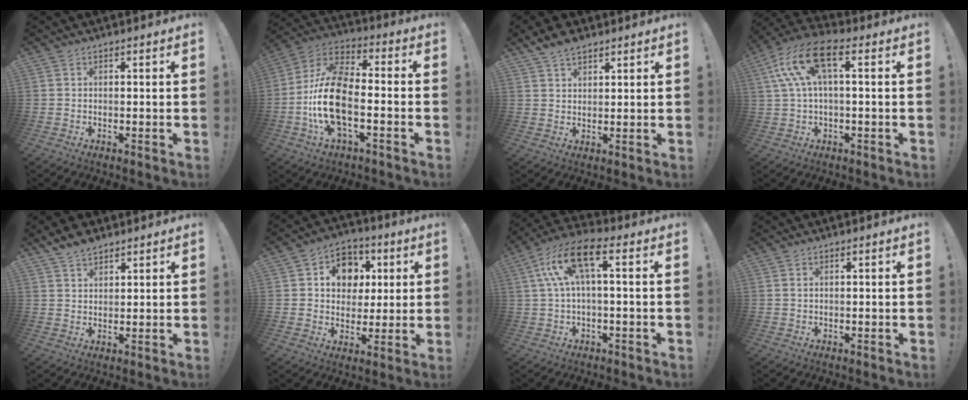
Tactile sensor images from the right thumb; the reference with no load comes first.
{"total": 17.7, "force": [-4.4, 8.2, 15.0], "torque": [-0.310, 0.017, -0.073]}
{"total": 5.4, "force": [4.4, 2.4, 2.1], "torque": [-0.034, -0.020, 0.082]}
{"total": 13.5, "force": [3.6, 5.7, 11.7], "torque": [-0.239, 0.003, 0.067]}
{"total": 5.3, "force": [4.4, 2.3, 1.8], "torque": [-0.030, -0.021, 0.083]}
{"total": 11.4, "force": [3.2, 9.9, 4.7], "torque": [-0.059, -0.006, 0.066]}
{"total": 12.3, "force": [3.0, 4.1, 11.2], "torque": [-0.230, 0.001, 0.051]}
{"total": 0.8, "force": [0.5, 0.2, 0.6], "torque": [-0.020, 0.004, 0.011]}